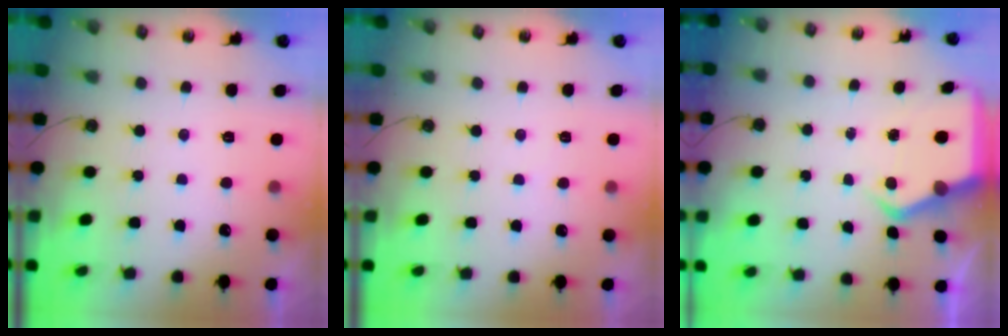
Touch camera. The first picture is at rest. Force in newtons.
{"total": 1.8, "press": 1.7, "slide": 0.3}
{"total": 5.5, "press": 5.4, "slide": 0.4}